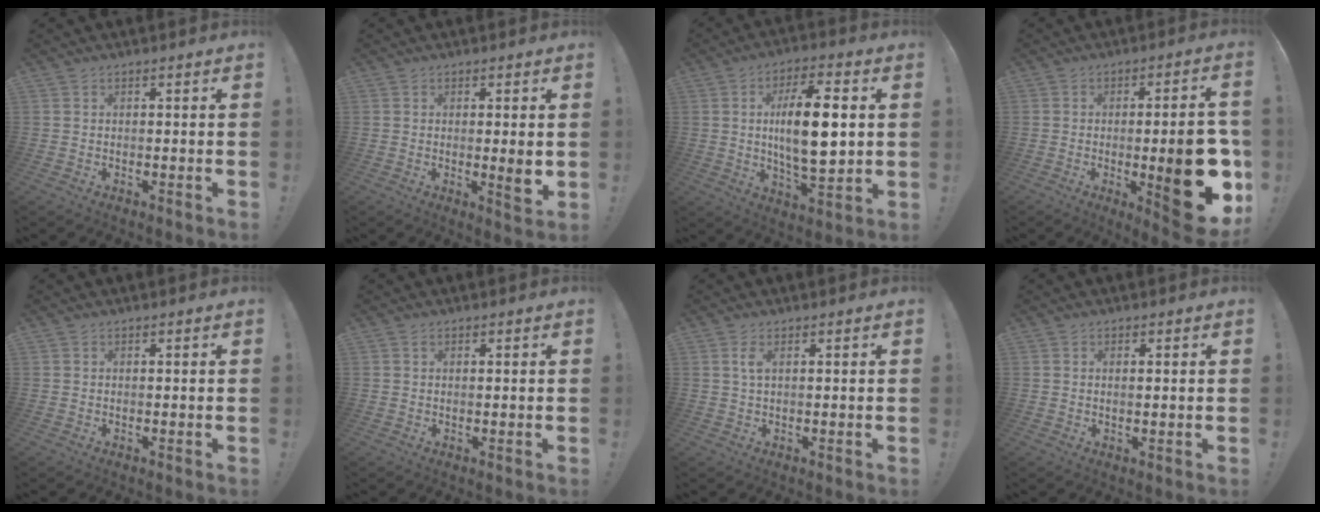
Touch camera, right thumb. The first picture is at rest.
{"total": 4.7, "force": [0.1, 0.3, 4.6], "torque": [-0.059, -0.015, 0.001]}
{"total": 16.3, "force": [1.9, 5.7, 15.2], "torque": [-0.268, -0.004, 0.018]}
{"total": 21.0, "force": [-3.9, 6.3, 19.7], "torque": [-0.248, 0.005, -0.044]}
{"total": 0.0}
{"total": 0.7, "force": [0.4, 0.2, 0.5], "torque": [-0.005, -0.001, 0.006]}
{"total": 2.4, "force": [0.8, 0.5, 2.2], "torque": [-0.041, 0.001, 0.011]}
{"total": 1.3, "force": [0.6, 0.0, 1.2], "torque": [-0.010, -0.005, 0.007]}